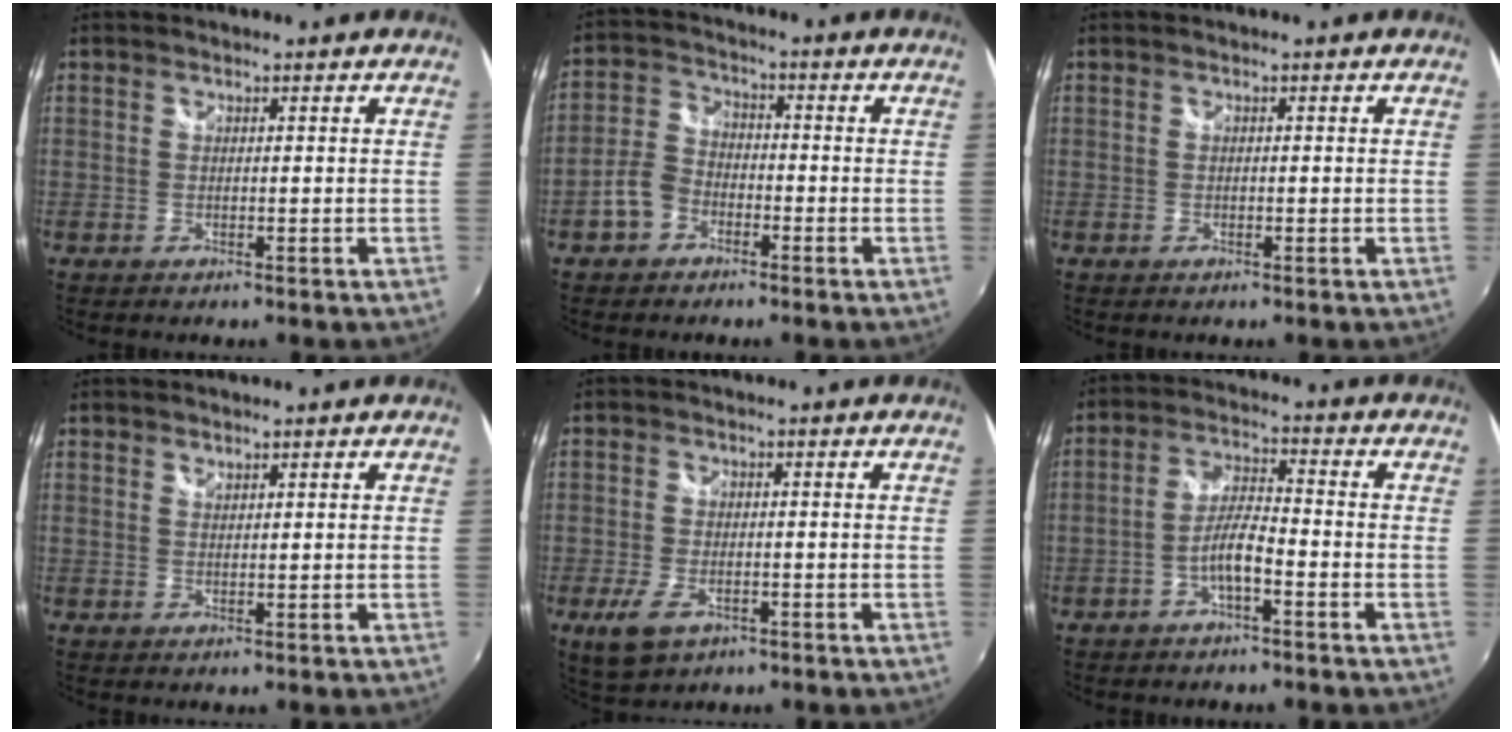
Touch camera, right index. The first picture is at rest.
{"total": 5.9, "force": [-3.1, 4.2, 2.7], "torque": [-0.062, 0.021, -0.057]}
{"total": 0.0}
{"total": 0.7, "force": [0.7, 0.2, 0.1], "torque": [-0.001, 0.000, 0.013]}
{"total": 6.3, "force": [-3.2, 3.3, 4.4], "torque": [-0.107, -0.014, -0.052]}
{"total": 5.2, "force": [-2.8, 1.0, 4.2], "torque": [-0.088, 0.010, -0.049]}